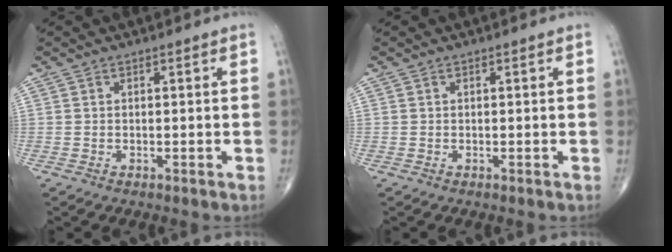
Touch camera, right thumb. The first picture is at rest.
{"total": 0.0}